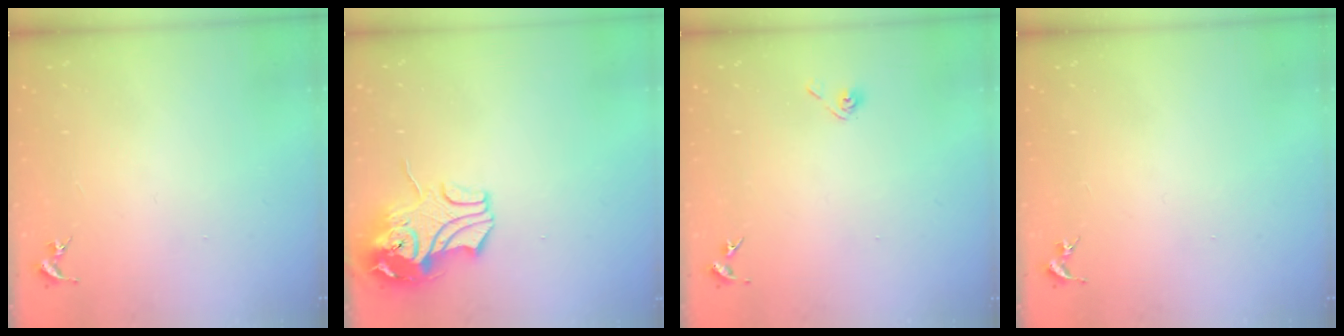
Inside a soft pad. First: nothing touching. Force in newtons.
{"total": 11.2, "press": 11.0, "slide": 1.9}
{"total": 4.0, "press": 3.6, "slide": 1.9}
{"total": 0.0}